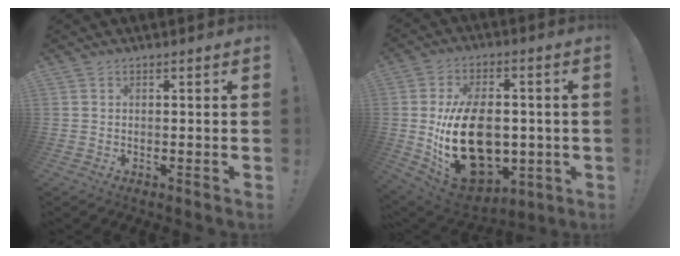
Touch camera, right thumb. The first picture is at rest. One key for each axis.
{"total": 25.8, "fx": -2.9, "fy": 17.0, "fz": 19.2, "tx": -0.332, "ty": 0.002, "tz": -0.027}